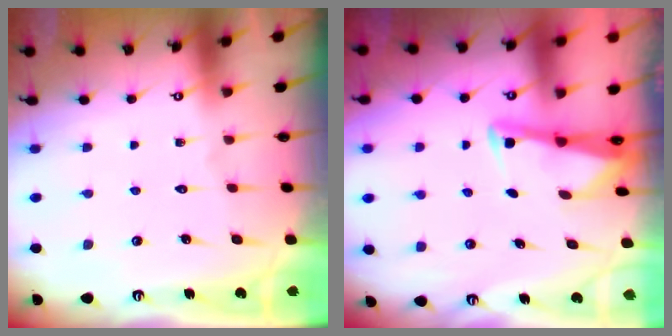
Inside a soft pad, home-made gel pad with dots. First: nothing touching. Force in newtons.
{"total": 2.8, "press": 2.8, "slide": 0.2}